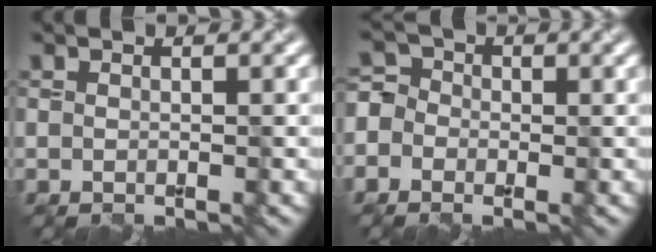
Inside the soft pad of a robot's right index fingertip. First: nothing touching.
{"total": 3.7, "force": [-1.2, 3.4, 0.9], "torque": [0.004, 0.017, -0.046]}